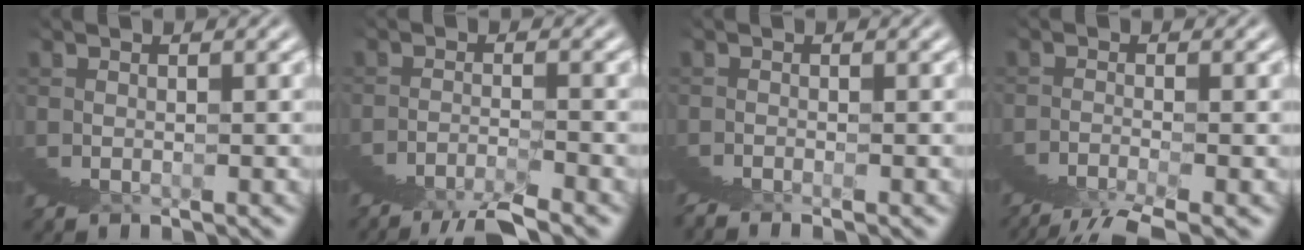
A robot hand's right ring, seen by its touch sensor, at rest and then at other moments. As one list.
[{"total": 1.0, "force": [0.4, -0.5, 0.8], "torque": [0.009, 0.034, -0.012]}, {"total": 0.9, "force": [0.7, -0.6, 0.2], "torque": [0.010, 0.016, 0.003]}, {"total": 1.3, "force": [0.6, -1.0, 0.7], "torque": [0.000, 0.025, -0.001]}]